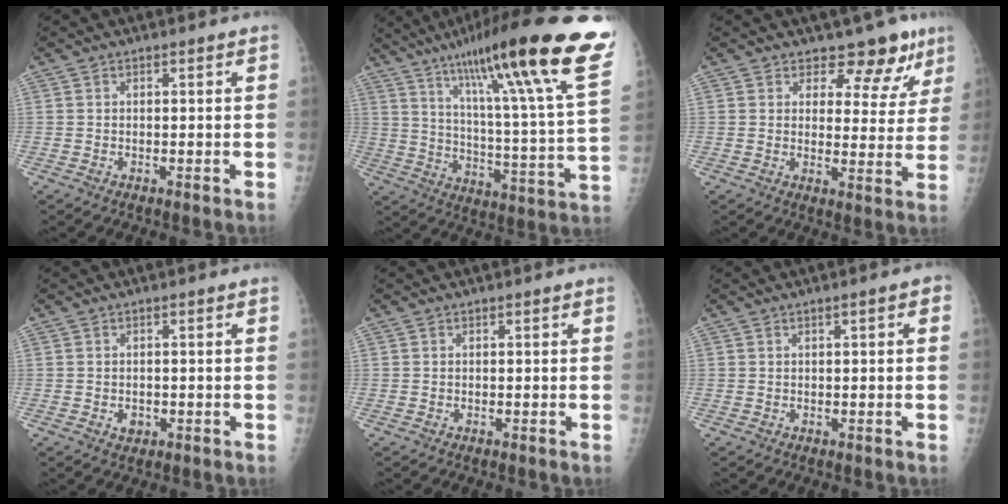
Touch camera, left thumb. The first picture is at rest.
{"total": 30.7, "force": [18.2, 3.3, 24.5], "torque": [-0.345, -0.050, 0.278]}
{"total": 9.0, "force": [7.1, 4.9, 2.6], "torque": [0.006, -0.046, 0.080]}
{"total": 2.0, "force": [-0.5, 1.6, 1.0], "torque": [-0.006, 0.002, -0.002]}
{"total": 0.0}
{"total": 1.8, "force": [0.6, 0.5, 1.7], "torque": [-0.021, 0.004, 0.005]}